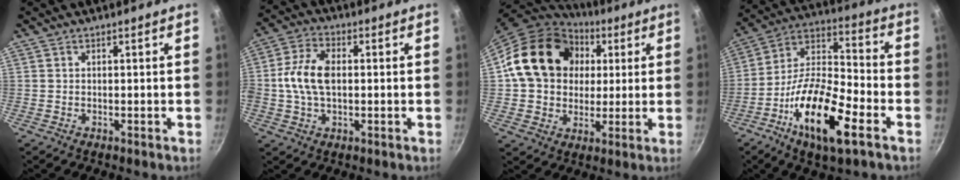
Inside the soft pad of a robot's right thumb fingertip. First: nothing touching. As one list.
[{"total": 9.5, "force": [0.2, 5.7, 7.7], "torque": [-0.152, 0.021, -0.005]}, {"total": 21.3, "force": [4.7, 17.1, 11.7], "torque": [-0.180, 0.023, 0.080]}, {"total": 19.4, "force": [-8.5, 6.7, 16.1], "torque": [-0.281, 0.042, -0.167]}]